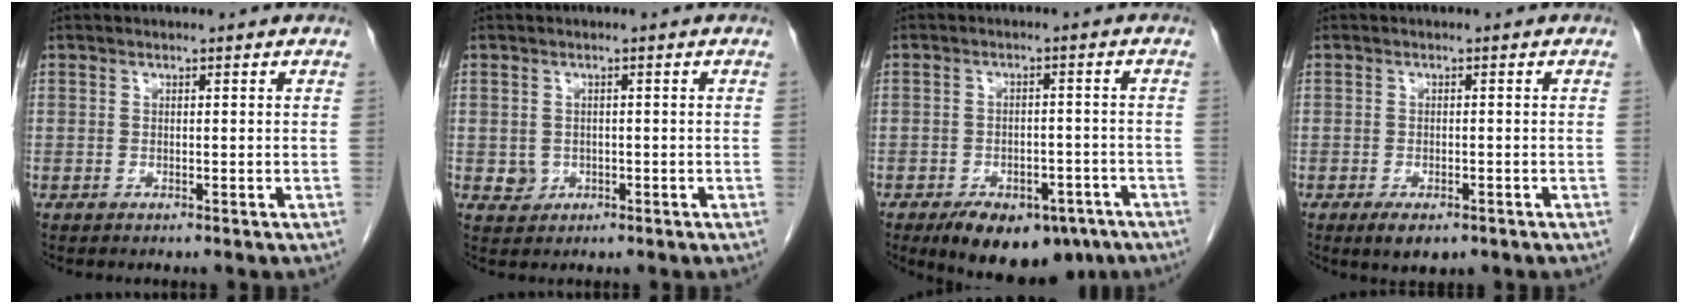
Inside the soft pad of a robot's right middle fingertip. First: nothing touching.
{"total": 2.0, "force": [-0.3, 1.9, 0.6], "torque": [-0.006, 0.004, 0.002]}
{"total": 12.1, "force": [-8.1, 6.3, 6.5], "torque": [-0.090, 0.004, -0.114]}
{"total": 3.7, "force": [-2.3, 1.6, 2.4], "torque": [-0.038, -0.005, -0.029]}